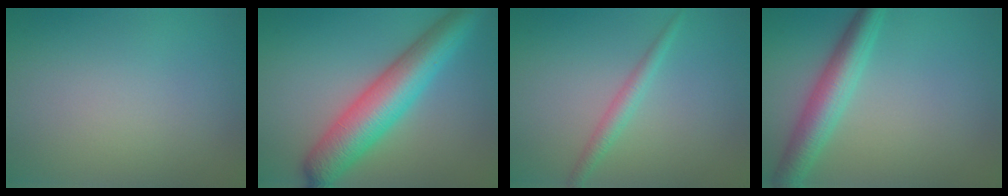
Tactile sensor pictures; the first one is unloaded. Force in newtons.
{"total": 7.9, "press": 7.9, "slide": 0.1}
{"total": 1.8, "press": 1.8, "slide": 0.1}
{"total": 4.7, "press": 4.7, "slide": 0.2}